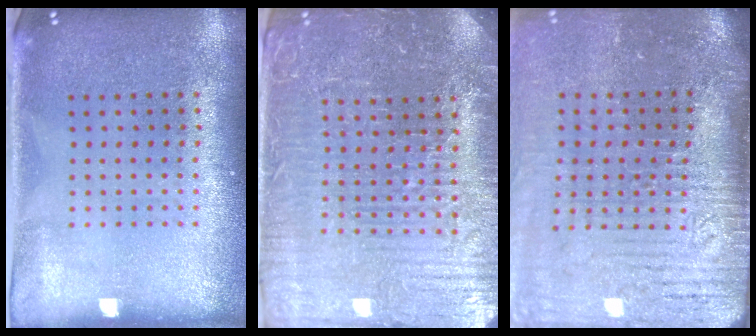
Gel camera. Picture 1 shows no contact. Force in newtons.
{"total": 4.8, "press": 4.6, "slide": 1.5}
{"total": 4.9, "press": 4.1, "slide": 2.7}